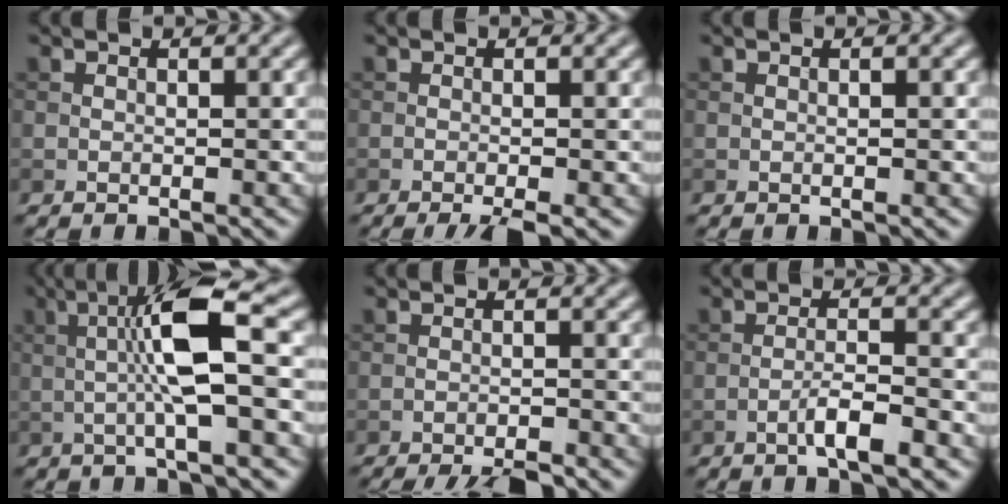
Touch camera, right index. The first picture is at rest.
{"total": 2.3, "force": [-1.4, 0.3, 1.8], "torque": [-0.028, -0.001, -0.028]}
{"total": 0.0}
{"total": 7.2, "force": [0.5, 1.0, 7.1], "torque": [-0.130, 0.016, 0.004]}
{"total": 4.4, "force": [-3.7, 0.5, 2.3], "torque": [-0.041, -0.010, -0.060]}
{"total": 2.9, "force": [-1.6, 0.3, 2.5], "torque": [-0.043, 0.008, -0.033]}